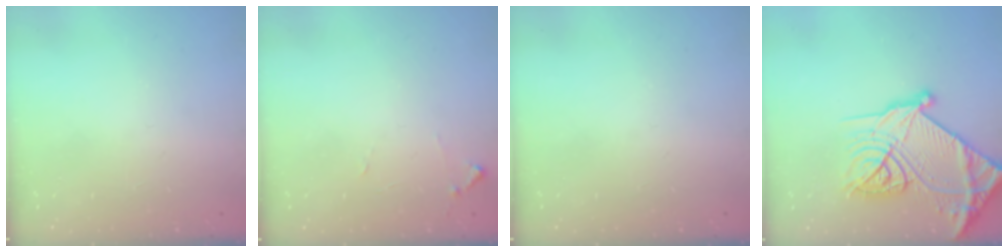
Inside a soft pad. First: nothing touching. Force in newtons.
{"total": 5.8, "press": 5.7, "slide": 0.4}
{"total": 0.0}
{"total": 30.3, "press": 30.1, "slide": 3.2}